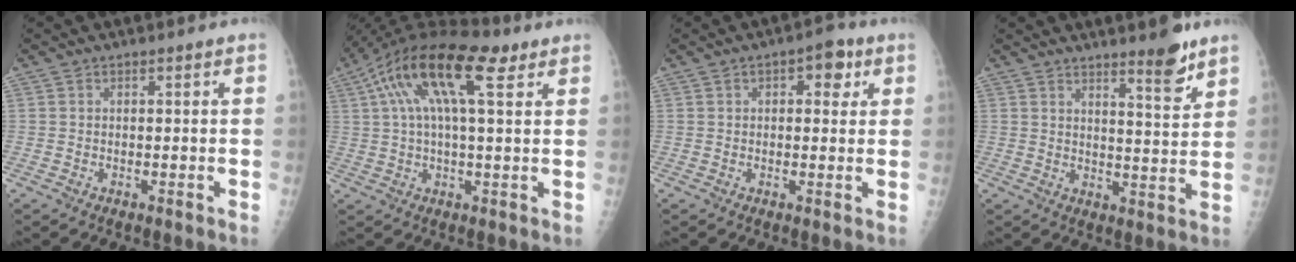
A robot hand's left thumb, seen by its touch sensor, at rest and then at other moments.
{"total": 16.6, "force": [6.9, 6.0, 13.8], "torque": [-0.254, 0.031, 0.114]}
{"total": 5.1, "force": [2.0, 2.8, 3.8], "torque": [-0.024, -0.001, 0.019]}
{"total": 7.0, "force": [5.2, 1.0, 4.5], "torque": [-0.055, -0.043, 0.076]}